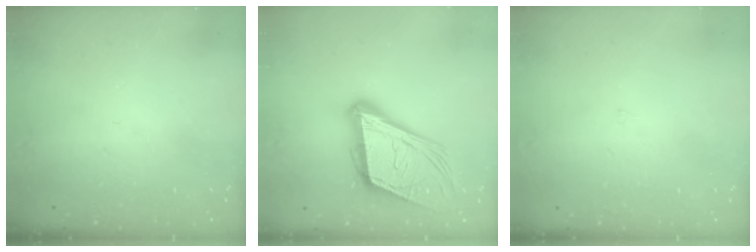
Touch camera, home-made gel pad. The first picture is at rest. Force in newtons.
{"total": 20.1, "press": 19.6, "slide": 4.5}
{"total": 0.9, "press": 0.9, "slide": 0.0}